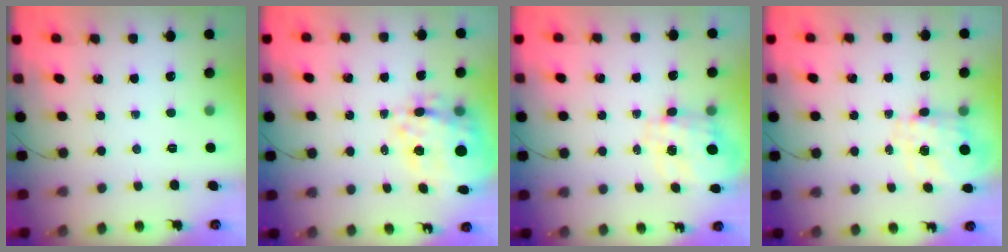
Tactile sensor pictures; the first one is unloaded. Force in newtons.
{"total": 11.1, "press": 10.3, "slide": 4.2}
{"total": 3.4, "press": 3.2, "slide": 1.1}
{"total": 6.6, "press": 6.5, "slide": 1.0}